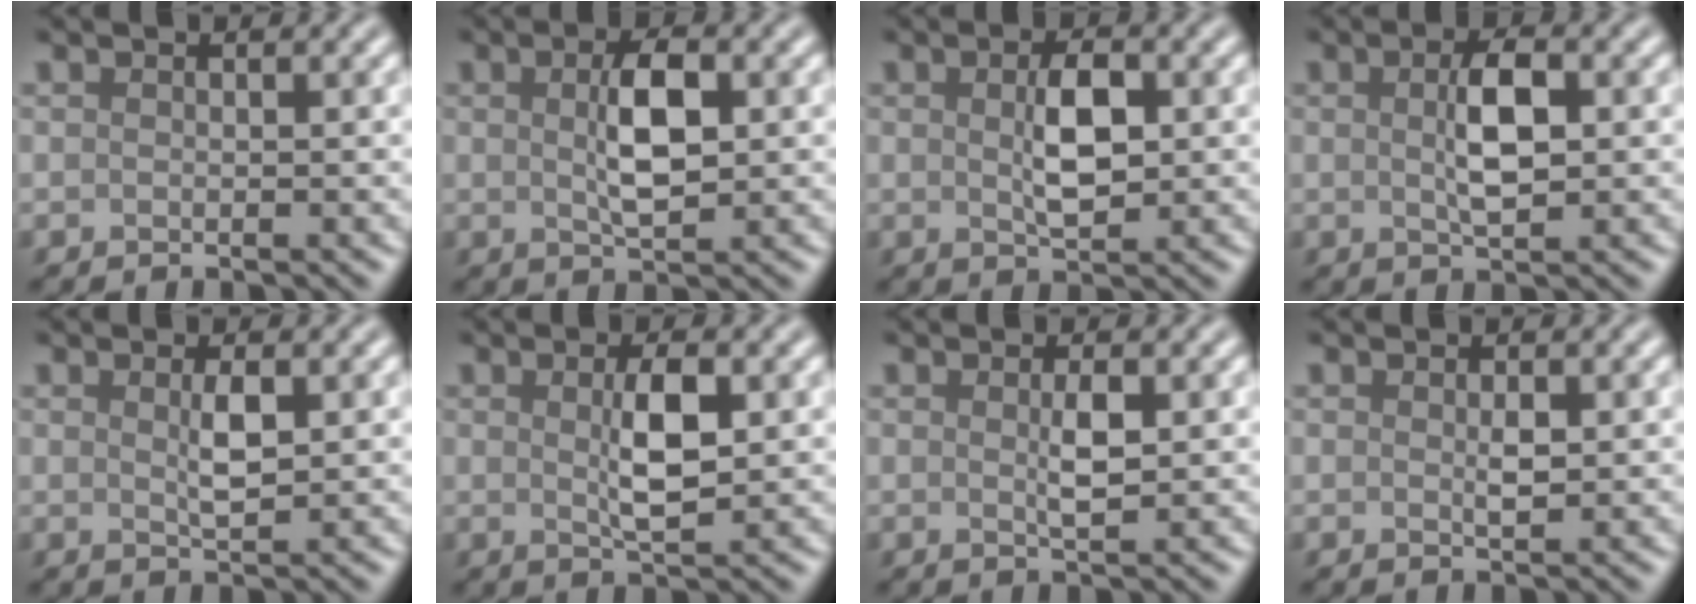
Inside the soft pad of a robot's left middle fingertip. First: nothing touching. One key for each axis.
{"total": 4.2, "fx": 0.6, "fy": 1.7, "fz": 3.8, "tx": -0.077, "ty": 0.002, "tz": 0.011}
{"total": 3.7, "fx": 0.4, "fy": 1.7, "fz": 3.2, "tx": -0.067, "ty": 0.000, "tz": 0.010}
{"total": 3.8, "fx": 0.4, "fy": 1.5, "fz": 3.4, "tx": -0.071, "ty": 0.002, "tz": 0.008}
{"total": 2.0, "fx": 0.5, "fy": 0.5, "fz": 1.8, "tx": -0.037, "ty": -0.002, "tz": 0.012}
{"total": 3.7, "fx": 0.5, "fy": 1.1, "fz": 3.5, "tx": -0.068, "ty": -0.002, "tz": 0.011}
{"total": 1.9, "fx": 0.3, "fy": 0.4, "fz": 1.8, "tx": -0.035, "ty": -0.001, "tz": 0.006}
{"total": 1.1, "fx": 0.2, "fy": 0.4, "fz": 1.0, "tx": -0.021, "ty": -0.003, "tz": 0.003}